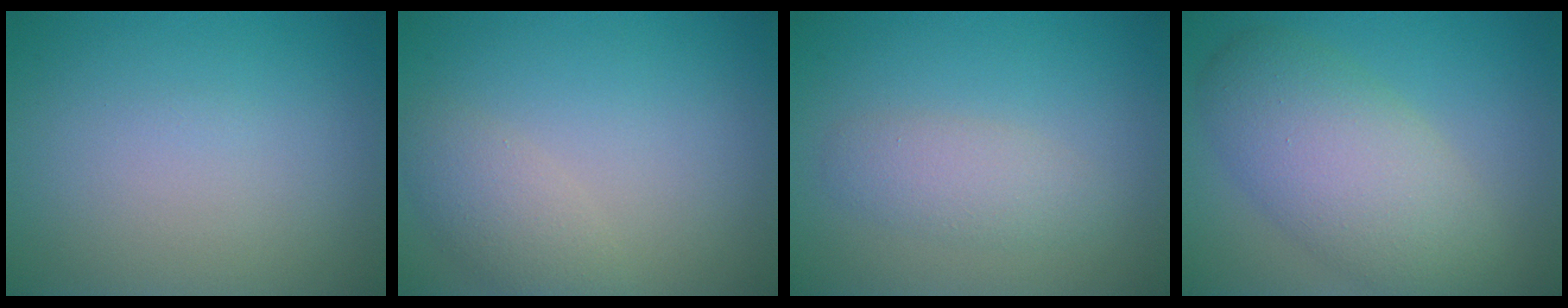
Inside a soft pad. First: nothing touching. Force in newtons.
{"total": 2.4, "press": 2.4, "slide": 0.2}
{"total": 2.3, "press": 2.3, "slide": 0.1}
{"total": 7.1, "press": 7.1, "slide": 0.6}